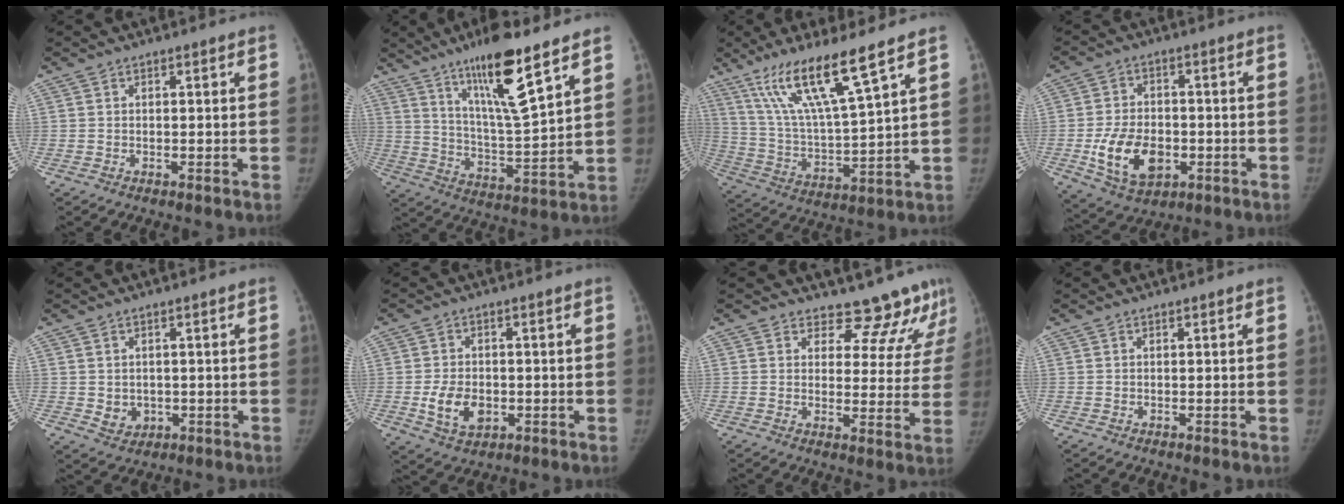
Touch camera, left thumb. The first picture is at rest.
{"total": 16.3, "force": [10.3, 2.3, 12.4], "torque": [-0.205, -0.065, 0.185]}
{"total": 15.6, "force": [10.0, 1.4, 11.8], "torque": [-0.222, -0.051, 0.200]}
{"total": 11.9, "force": [-2.9, 8.1, 8.2], "torque": [-0.125, 0.002, -0.040]}
{"total": 3.7, "force": [-0.3, 3.2, 1.7], "torque": [-0.015, -0.002, 0.008]}
{"total": 7.4, "force": [-1.5, 5.3, 5.0], "torque": [-0.075, -0.002, -0.019]}
{"total": 11.1, "force": [10.4, 3.9, 1.1], "torque": [0.035, -0.080, 0.110]}
{"total": 0.0}